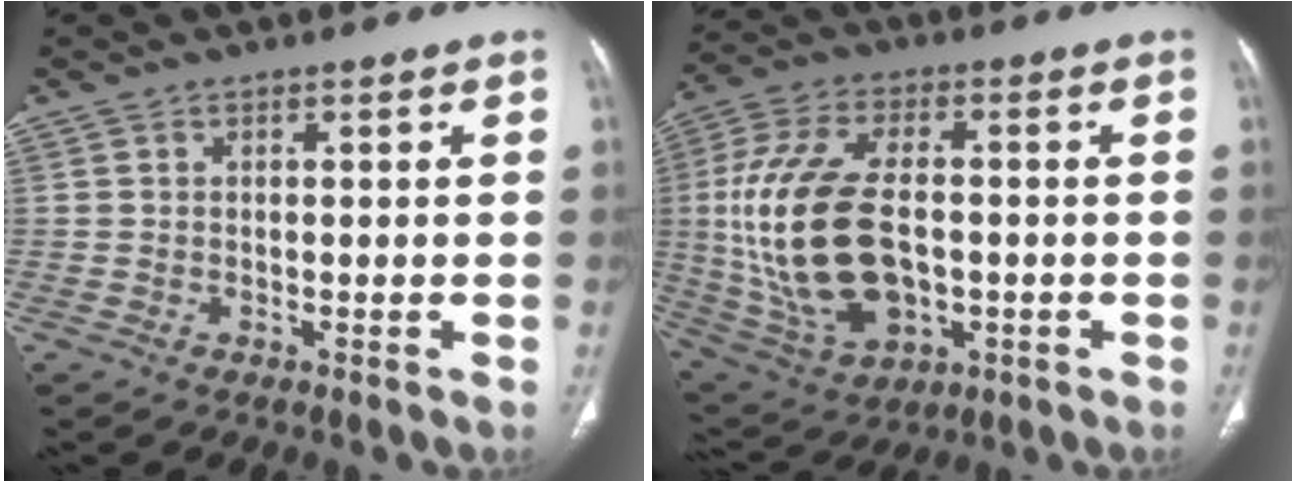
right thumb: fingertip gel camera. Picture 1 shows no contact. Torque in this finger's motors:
{"motor_torque": [-0.30, 1.75, 2.35, 0.14, 0.71]}